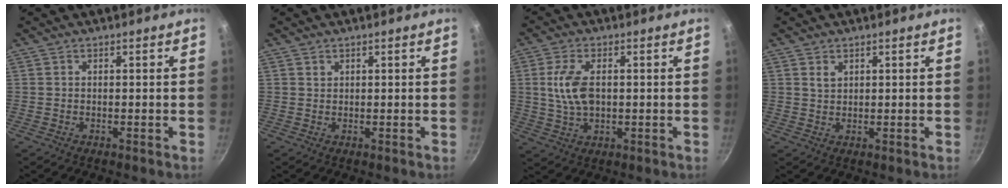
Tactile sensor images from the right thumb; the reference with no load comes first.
{"total": 0.7, "force": [0.4, 0.5, 0.1], "torque": [-0.001, 0.000, 0.008]}
{"total": 8.2, "force": [0.9, 4.6, 6.7], "torque": [-0.129, 0.004, 0.015]}
{"total": 1.8, "force": [0.9, 1.2, 0.9], "torque": [-0.015, -0.001, 0.018]}